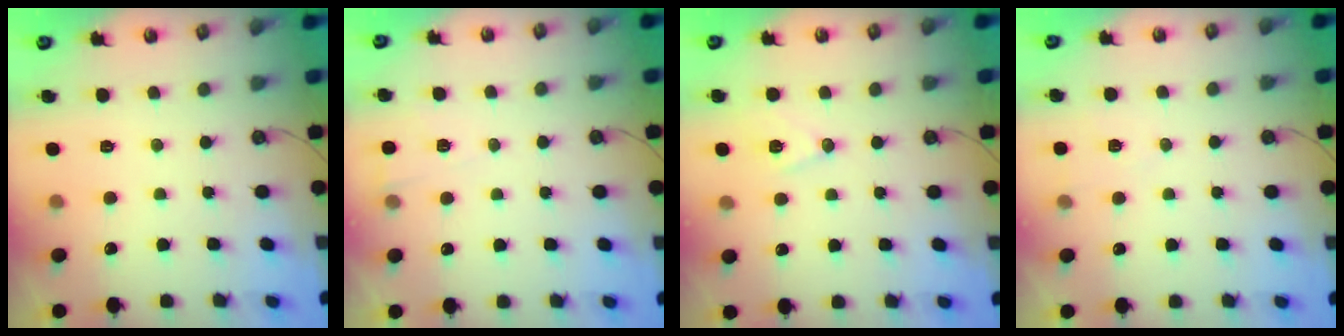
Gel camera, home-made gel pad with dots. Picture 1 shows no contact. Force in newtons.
{"total": 3.1, "press": 2.9, "slide": 1.1}
{"total": 8.7, "press": 7.9, "slide": 3.7}
{"total": 6.5, "press": 4.9, "slide": 4.2}